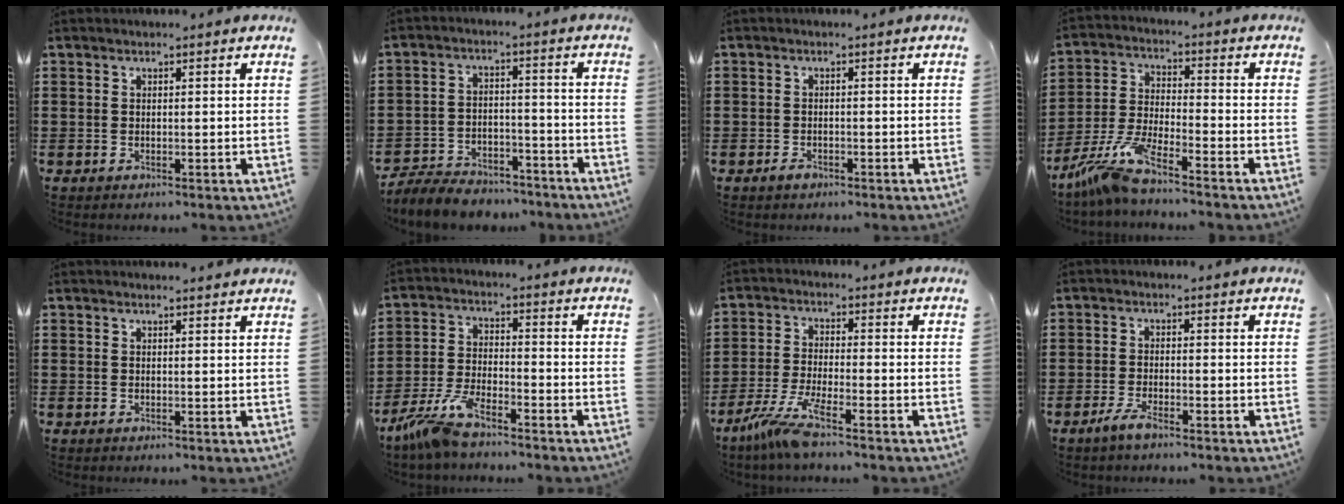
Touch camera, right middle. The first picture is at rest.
{"total": 6.7, "force": [-6.4, 1.5, 1.1], "torque": [-0.024, 0.015, -0.128]}
{"total": 1.4, "force": [-1.0, 0.8, 0.4], "torque": [-0.009, 0.000, -0.022]}
{"total": 7.8, "force": [-6.7, 0.1, 4.1], "torque": [-0.109, -0.016, -0.139]}
{"total": 0.6, "force": [0.6, 0.0, 0.2], "torque": [0.003, -0.004, 0.009]}
{"total": 7.0, "force": [-5.9, 1.1, 3.6], "torque": [-0.099, -0.010, -0.120]}
{"total": 6.5, "force": [-4.9, -0.1, 4.2], "torque": [-0.099, -0.022, -0.098]}
{"total": 3.0, "force": [-2.1, 0.5, 2.0], "torque": [-0.047, -0.001, -0.045]}